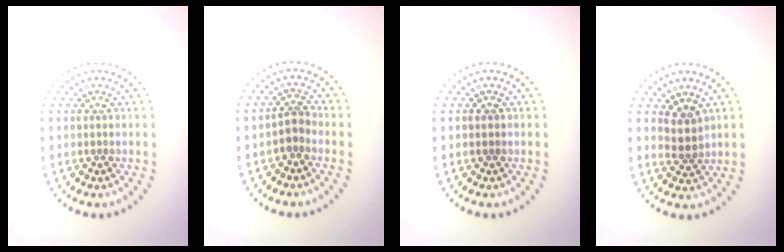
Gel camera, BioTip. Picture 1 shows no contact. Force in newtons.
{"total": 1.7, "press": 1.4, "slide": 0.9}
{"total": 0.8, "press": 0.8, "slide": 0.1}
{"total": 2.0, "press": 1.6, "slide": 1.1}